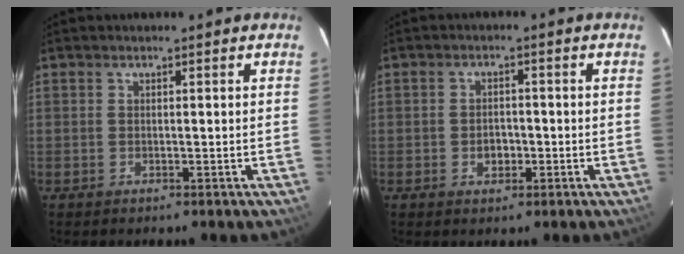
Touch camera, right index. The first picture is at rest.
{"total": 2.9, "force": [-0.8, 2.3, 1.5], "torque": [-0.027, 0.003, -0.011]}